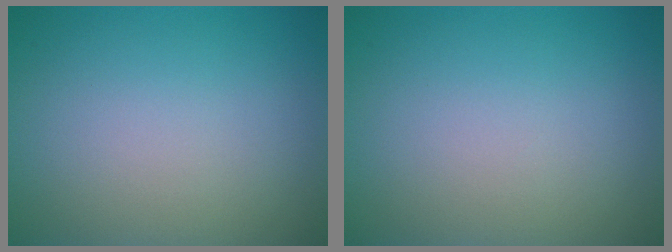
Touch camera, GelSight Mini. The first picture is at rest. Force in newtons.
{"total": 0.0}